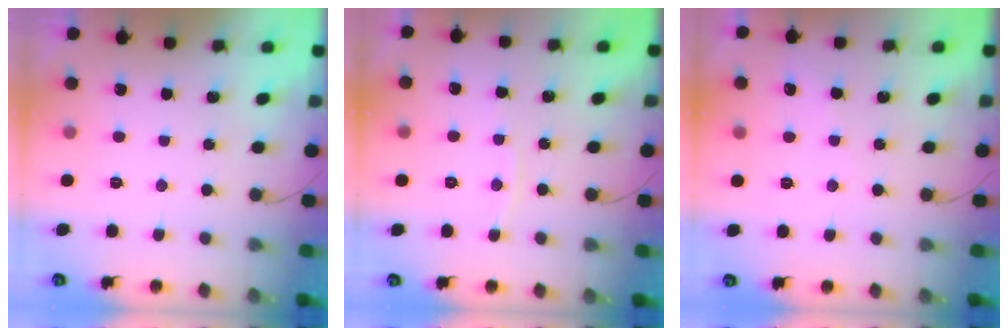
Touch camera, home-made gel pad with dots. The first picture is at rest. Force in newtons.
{"total": 3.6, "press": 3.6, "slide": 0.5}
{"total": 2.7, "press": 2.6, "slide": 0.5}